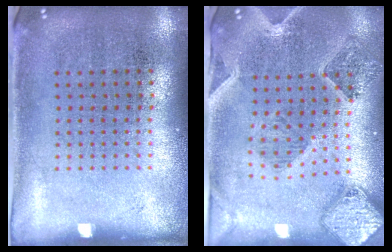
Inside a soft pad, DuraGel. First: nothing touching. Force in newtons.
{"total": 1.6, "press": 1.5, "slide": 0.3}